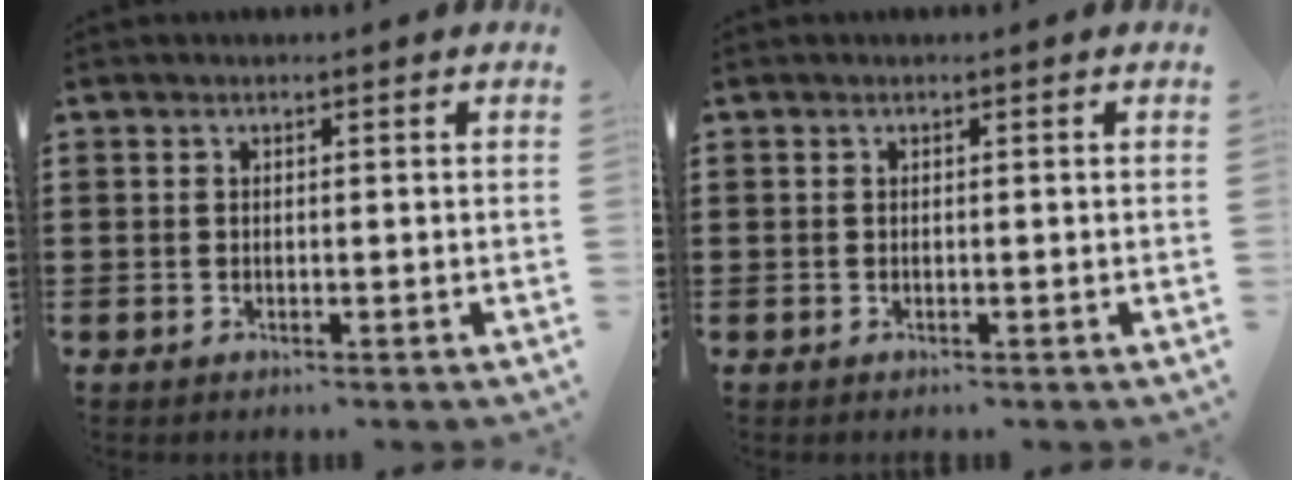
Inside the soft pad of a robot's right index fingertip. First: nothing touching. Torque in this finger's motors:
{"motor_torque": [0.00, 0.00, 0.00, 0.00]}